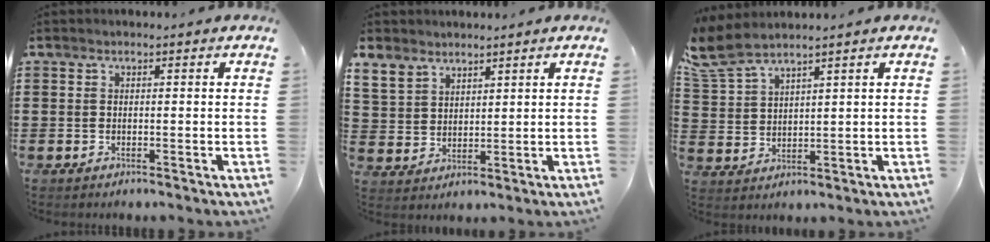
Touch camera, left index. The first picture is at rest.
{"total": 4.4, "force": [3.7, 2.4, 0.5], "torque": [-0.026, -0.003, 0.072]}
{"total": 5.3, "force": [4.5, 1.1, 2.6], "torque": [-0.069, -0.015, 0.083]}